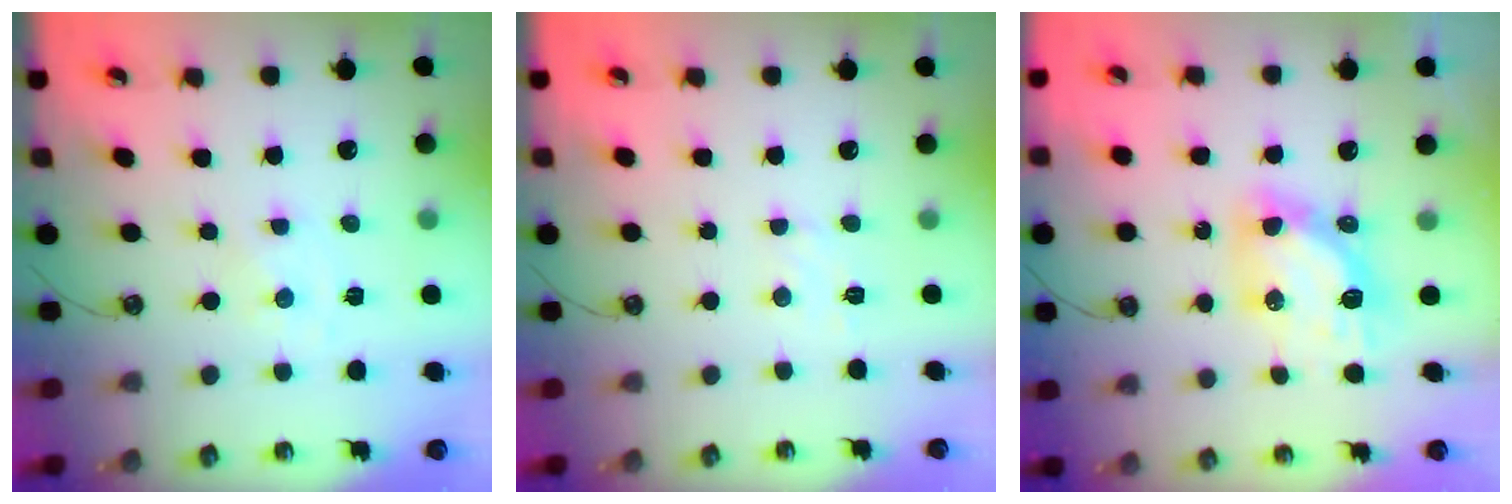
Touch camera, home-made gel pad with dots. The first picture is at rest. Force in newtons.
{"total": 5.2, "press": 5.1, "slide": 0.6}
{"total": 10.7, "press": 10.6, "slide": 1.3}